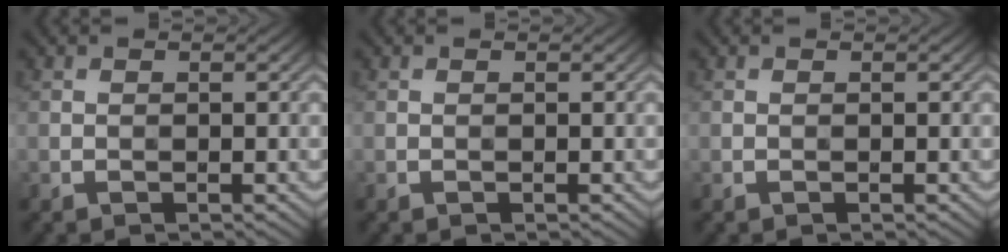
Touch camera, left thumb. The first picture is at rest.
{"total": 0.0}
{"total": 0.0}